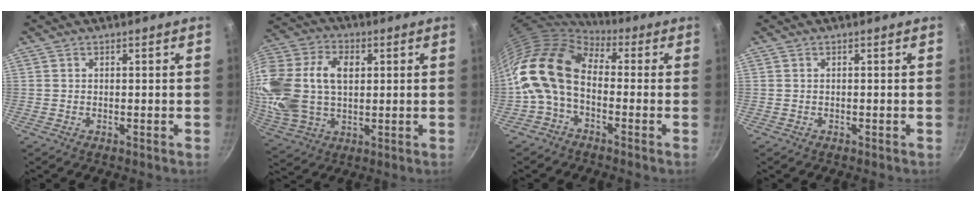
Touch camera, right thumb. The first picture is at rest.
{"total": 21.2, "force": [3.0, 14.4, 15.2], "torque": [-0.321, 0.018, 0.056]}
{"total": 12.8, "force": [-1.4, 8.5, 9.5], "torque": [-0.162, 0.032, -0.045]}
{"total": 0.0}